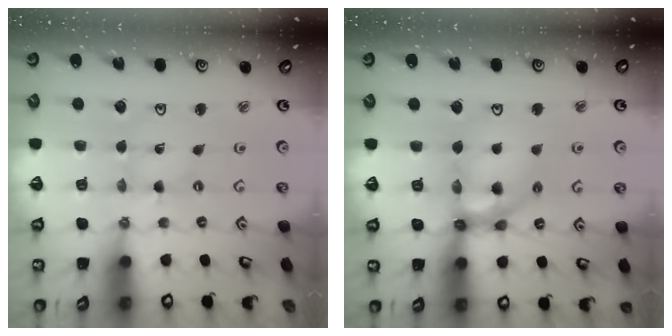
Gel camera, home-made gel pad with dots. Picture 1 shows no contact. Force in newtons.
{"total": 12.8, "press": 12.7, "slide": 1.5}